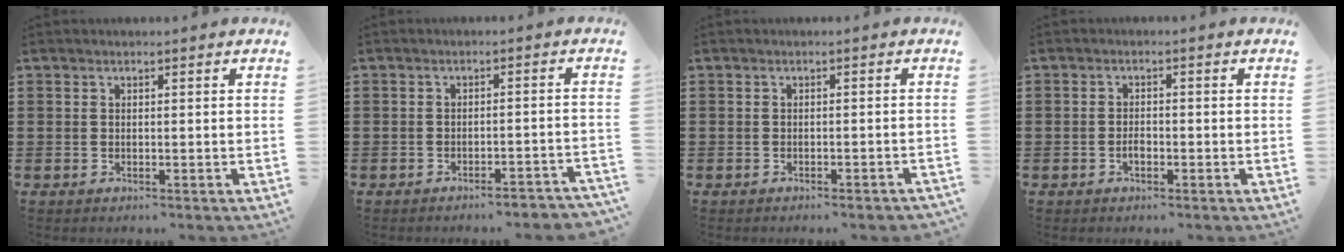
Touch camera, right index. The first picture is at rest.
{"total": 2.3, "force": [-2.2, -0.1, 0.7], "torque": [-0.017, -0.001, -0.046]}
{"total": 0.9, "force": [-0.8, 0.1, 0.4], "torque": [-0.010, -0.002, -0.016]}
{"total": 1.6, "force": [-0.7, 0.8, 1.2], "torque": [-0.024, 0.002, -0.014]}